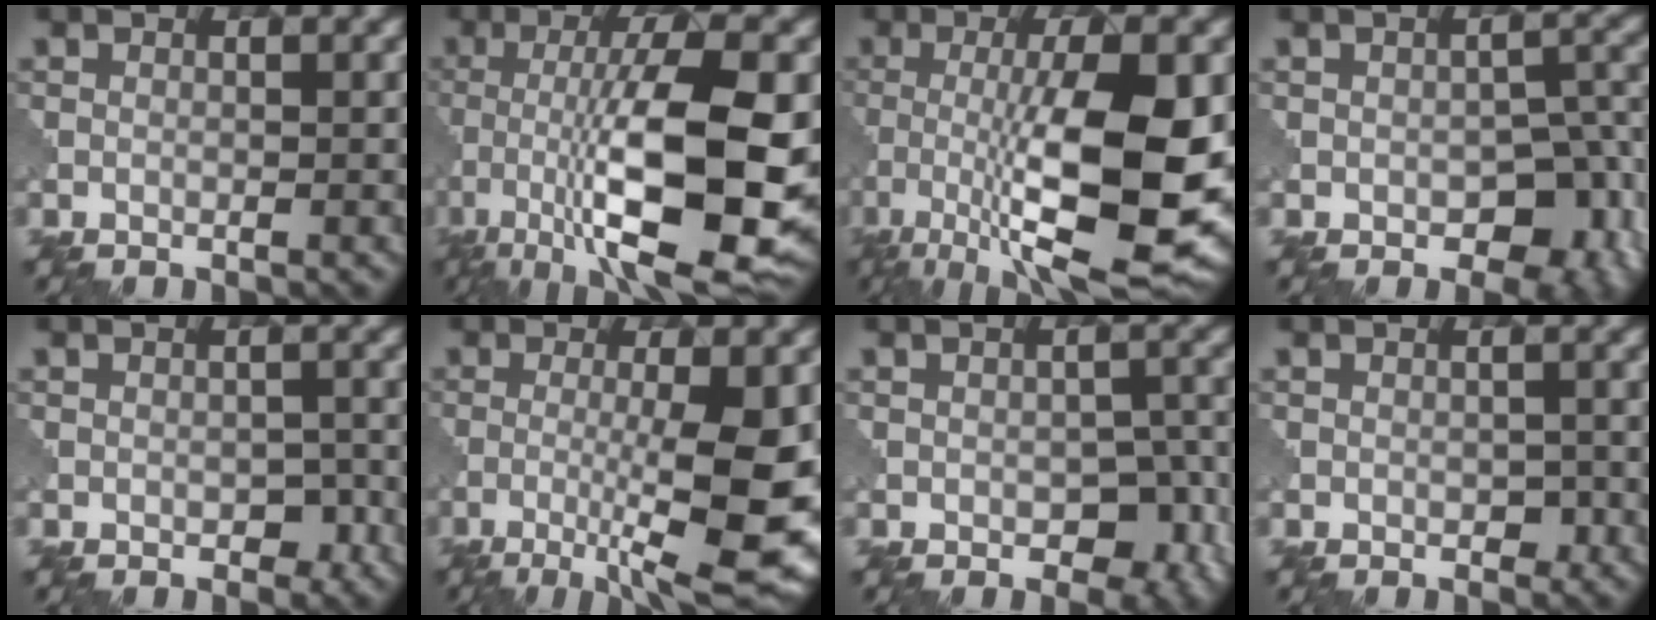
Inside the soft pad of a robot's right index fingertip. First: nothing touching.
{"total": 13.2, "force": [-2.9, 3.7, 12.4], "torque": [-0.204, -0.003, -0.052]}
{"total": 13.0, "force": [-2.2, 3.5, 12.3], "torque": [-0.204, -0.011, -0.037]}
{"total": 6.8, "force": [-2.2, 4.3, 4.7], "torque": [-0.055, -0.018, -0.021]}
{"total": 1.7, "force": [-0.5, 1.1, 1.2], "torque": [-0.019, -0.006, -0.005]}
{"total": 9.5, "force": [-2.0, 1.7, 9.1], "torque": [-0.140, -0.009, -0.034]}
{"total": 4.6, "force": [-1.3, 2.9, 3.3], "torque": [-0.041, -0.013, -0.013]}
{"total": 1.0, "force": [-0.2, 0.8, 0.7], "torque": [-0.009, -0.005, -0.003]}